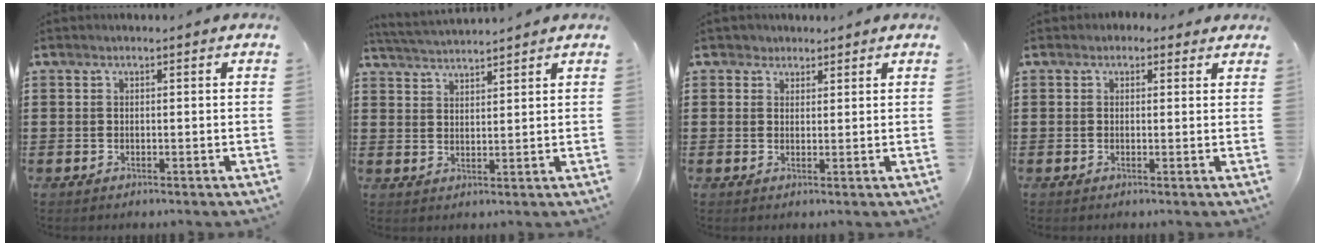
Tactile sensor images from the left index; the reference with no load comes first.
{"total": 3.0, "force": [3.0, -0.4, 0.1], "torque": [-0.014, -0.014, 0.053]}
{"total": 1.9, "force": [1.5, 1.2, -0.1], "torque": [-0.005, 0.008, 0.028]}
{"total": 1.5, "force": [0.9, 1.1, 0.3], "torque": [-0.011, 0.008, 0.015]}